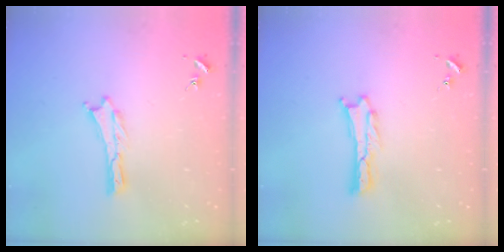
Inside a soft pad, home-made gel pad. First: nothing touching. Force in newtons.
{"total": 0.7, "press": 0.7, "slide": 0.2}